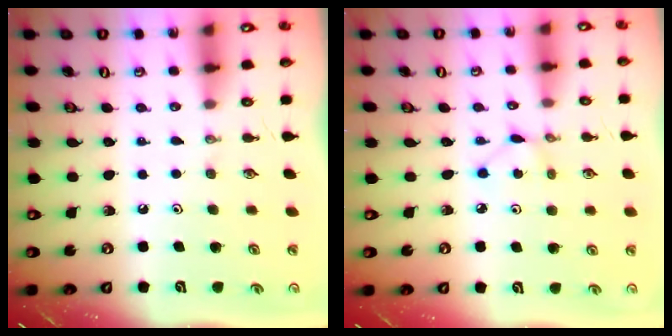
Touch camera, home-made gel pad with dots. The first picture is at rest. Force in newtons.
{"total": 1.9, "press": 1.9, "slide": 0.2}